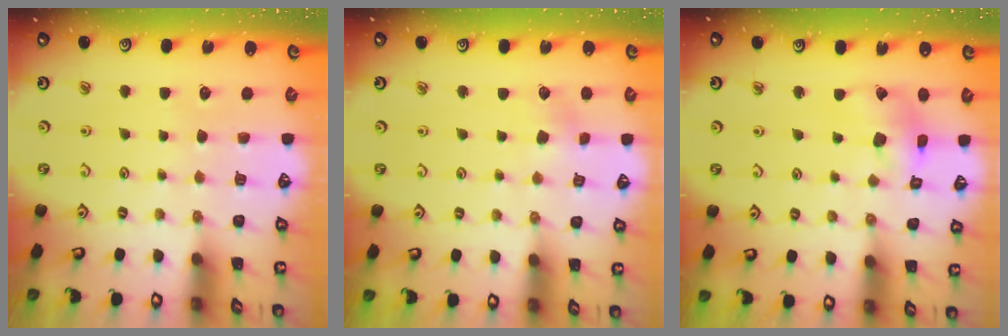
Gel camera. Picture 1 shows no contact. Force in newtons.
{"total": 3.2, "press": 3.1, "slide": 0.5}
{"total": 10.9, "press": 10.8, "slide": 1.4}